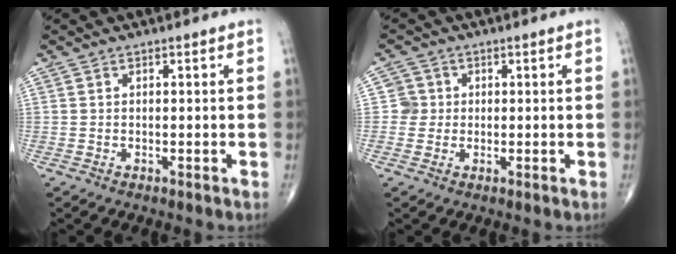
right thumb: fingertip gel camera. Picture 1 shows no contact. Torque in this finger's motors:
{"motor_torque": [-0.08, -0.13, 0.20, 0.19, 0.02]}